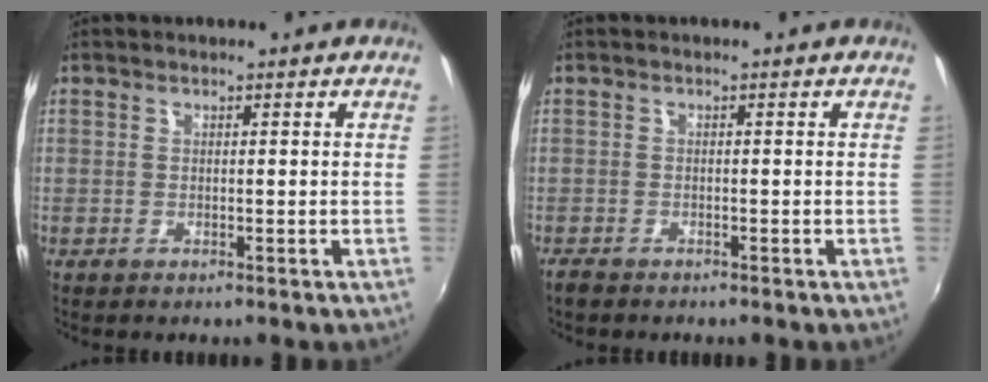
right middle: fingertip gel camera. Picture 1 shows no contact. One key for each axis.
{"total": 1.8, "fx": -1.6, "fy": 0.6, "fz": 0.5, "tx": -0.017, "ty": -0.006, "tz": -0.031}